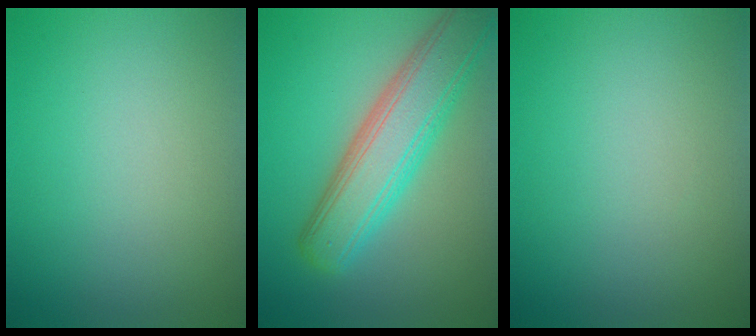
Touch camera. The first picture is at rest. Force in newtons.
{"total": 7.4, "press": 7.4, "slide": 0.7}
{"total": 0.0}